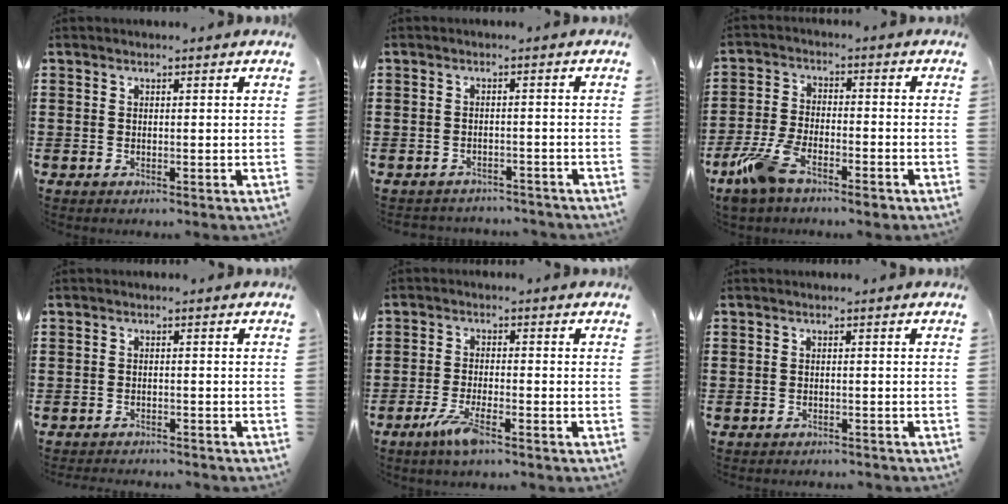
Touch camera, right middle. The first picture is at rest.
{"total": 2.1, "force": [-2.0, 0.3, -0.1], "torque": [-0.005, -0.001, -0.046]}
{"total": 7.5, "force": [-5.2, 2.3, 4.8], "torque": [-0.116, -0.005, -0.102]}
{"total": 1.5, "force": [-1.5, 0.1, 0.0], "torque": [-0.004, 0.002, -0.033]}
{"total": 4.7, "force": [-2.8, 0.7, 3.7], "torque": [-0.077, -0.007, -0.053]}
{"total": 1.1, "force": [-1.1, 0.1, -0.2], "torque": [0.000, 0.004, -0.025]}